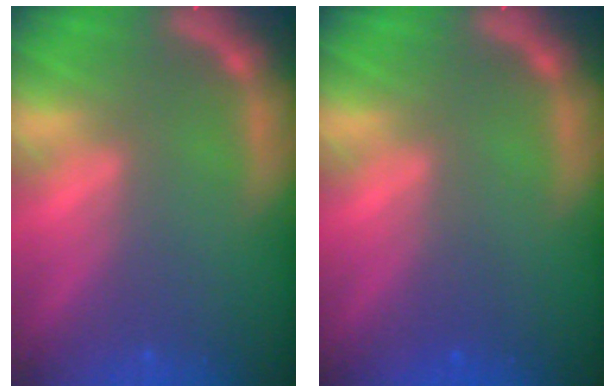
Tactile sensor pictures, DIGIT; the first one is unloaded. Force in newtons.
{"total": 1.0}